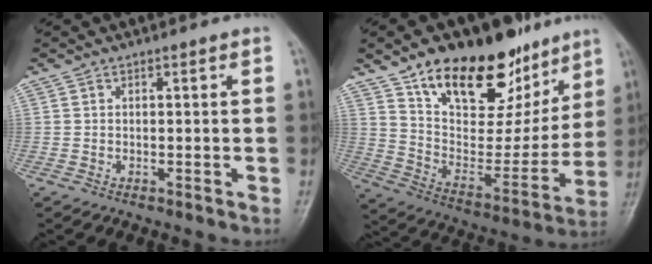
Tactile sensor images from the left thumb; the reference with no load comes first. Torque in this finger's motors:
{"motor_torque": [0.61, 0.91, 1.44, -1.33, 0.18]}